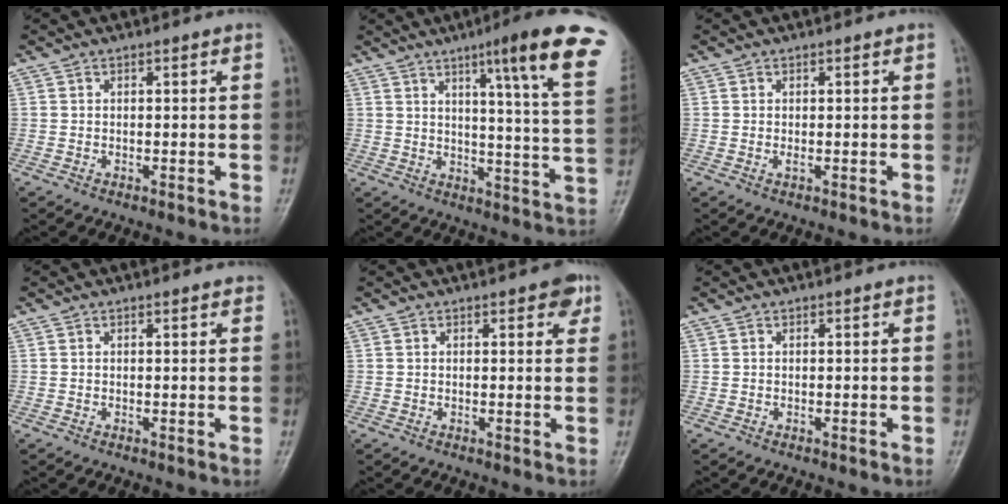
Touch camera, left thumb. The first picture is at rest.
{"total": 19.4, "force": [10.6, 1.3, 16.2], "torque": [-0.197, -0.042, 0.129]}
{"total": 1.0, "force": [0.1, 0.3, 0.9], "torque": [-0.016, 0.004, 0.005]}
{"total": 1.0, "force": [0.7, 0.3, 0.6], "torque": [-0.006, 0.000, 0.007]}
{"total": 3.2, "force": [1.7, 1.4, 2.3], "torque": [-0.014, -0.003, 0.016]}
{"total": 0.0}